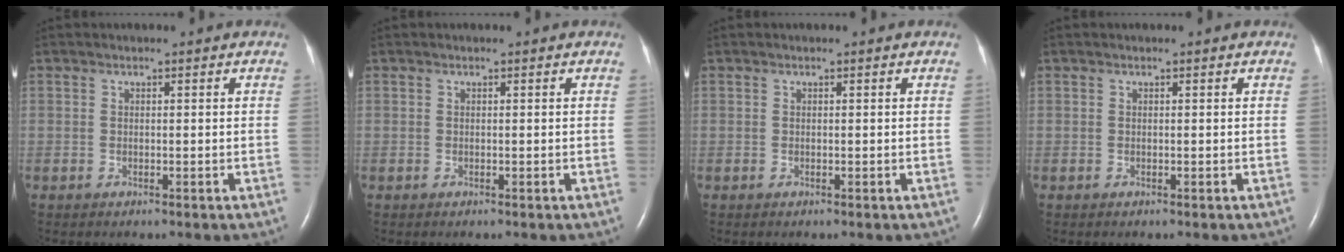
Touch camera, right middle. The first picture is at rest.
{"total": 0.0}
{"total": 0.0}
{"total": 0.0}